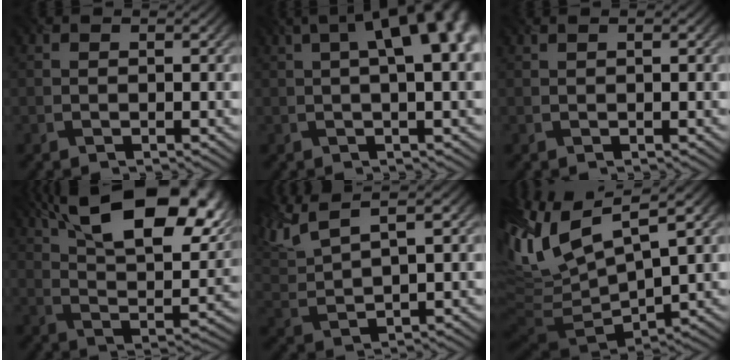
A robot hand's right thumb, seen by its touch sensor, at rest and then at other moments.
{"total": 12.1, "force": [2.9, 4.6, 10.9], "torque": [-0.133, 0.045, 0.020]}
{"total": 0.6, "force": [0.4, 0.1, 0.5], "torque": [-0.010, 0.005, 0.007]}
{"total": 19.5, "force": [10.7, 8.1, 14.1], "torque": [-0.234, 0.029, 0.159]}
{"total": 8.5, "force": [5.5, 2.3, 6.0], "torque": [-0.148, 0.029, 0.109]}
{"total": 13.9, "force": [4.4, 5.6, 12.0], "torque": [-0.273, 0.004, 0.091]}